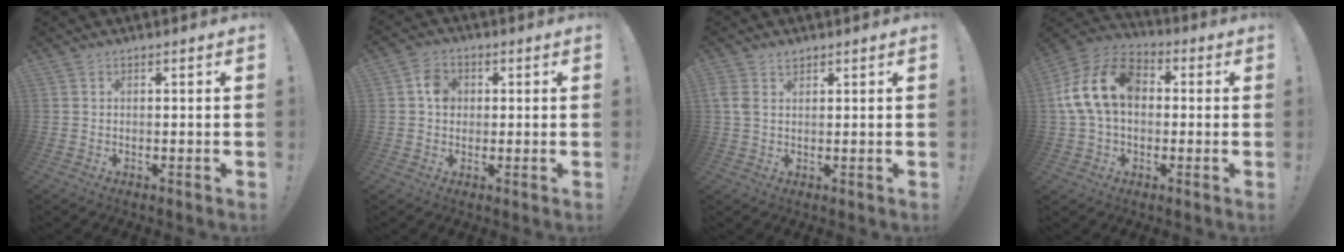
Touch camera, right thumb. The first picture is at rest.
{"total": 6.1, "force": [0.6, 5.1, 3.3], "torque": [-0.046, 0.010, 0.012]}
{"total": 2.7, "force": [1.5, 1.5, 1.6], "torque": [-0.027, -0.007, 0.029]}
{"total": 17.4, "force": [2.5, 12.1, 12.2], "torque": [-0.224, 0.016, 0.047]}